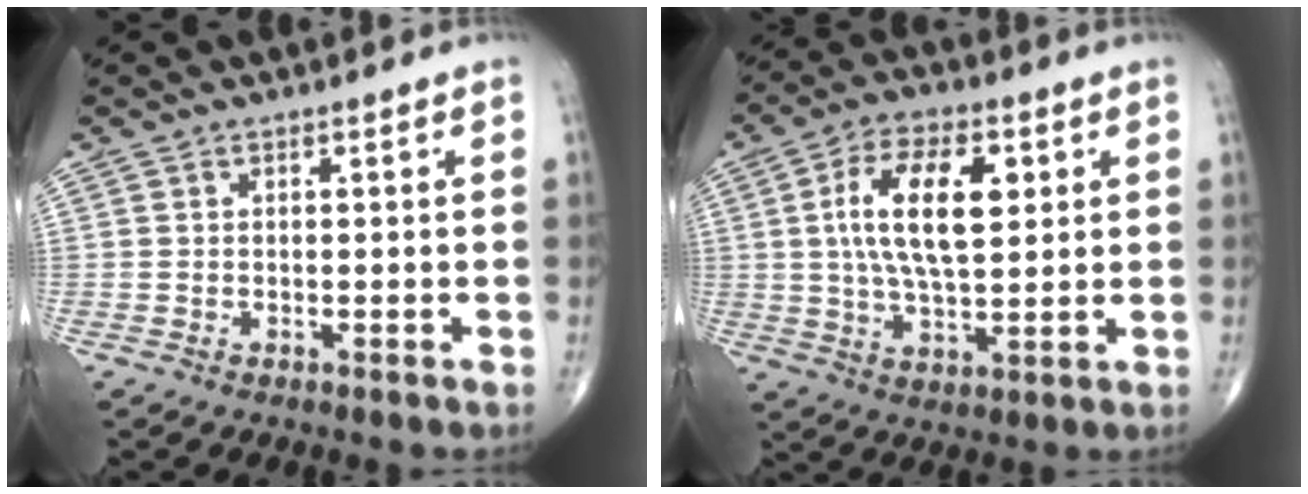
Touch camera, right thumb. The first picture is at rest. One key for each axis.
{"total": 14.1, "fx": 3.0, "fy": 6.6, "fz": 12.1, "tx": -0.212, "ty": 0.000, "tz": 0.055}